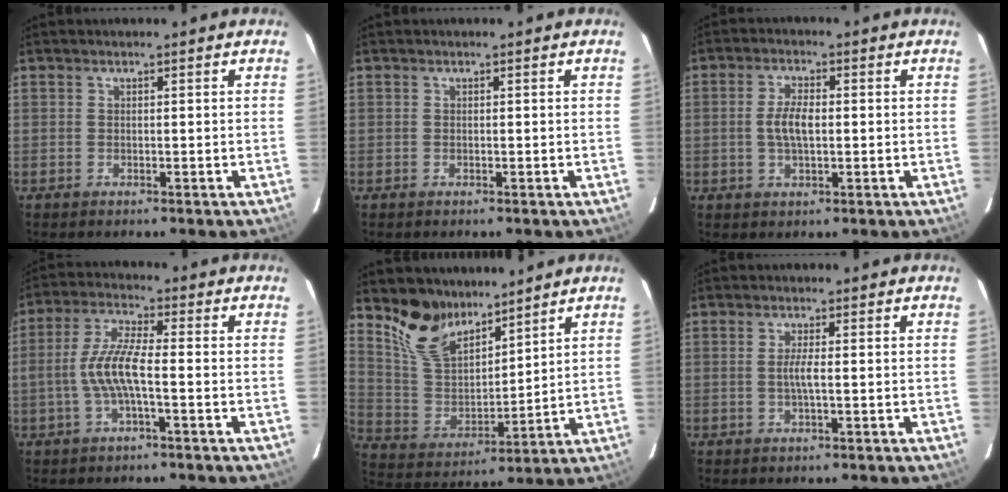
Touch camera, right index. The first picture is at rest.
{"total": 0.0}
{"total": 4.9, "force": [-0.2, 2.0, 4.4], "torque": [-0.088, 0.003, 0.000]}
{"total": 8.1, "force": [-1.8, 1.5, 7.8], "torque": [-0.167, 0.006, -0.036]}
{"total": 12.5, "force": [9.9, 5.7, 5.1], "torque": [-0.113, 0.004, 0.202]}
{"total": 2.3, "force": [-0.2, -0.1, 2.3], "torque": [-0.044, -0.002, -0.006]}